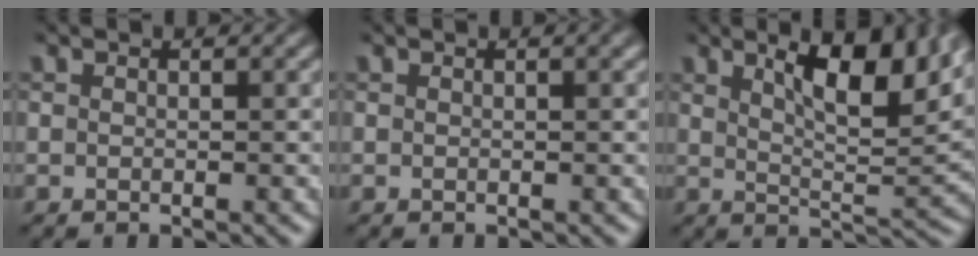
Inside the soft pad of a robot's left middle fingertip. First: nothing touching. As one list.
[{"total": 1.0, "force": [0.5, 0.2, 0.8], "torque": [-0.010, 0.007, 0.007]}, {"total": 7.2, "force": [3.6, 2.0, 5.9], "torque": [-0.090, 0.000, 0.060]}]